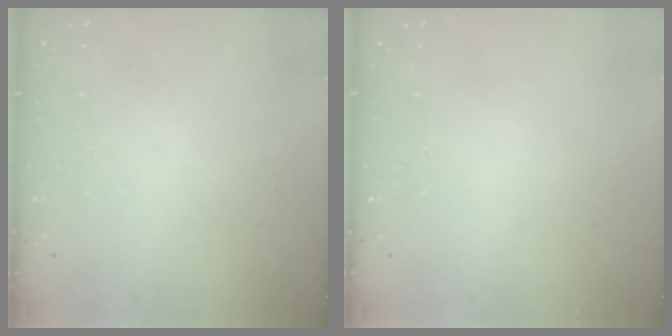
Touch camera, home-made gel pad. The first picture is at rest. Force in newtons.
{"total": 0.0}